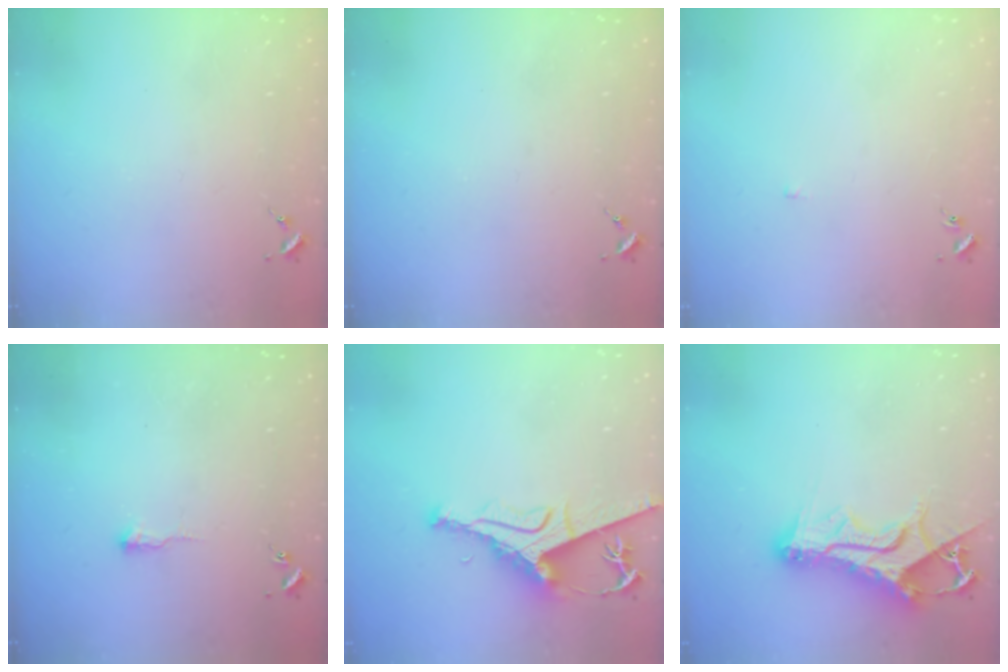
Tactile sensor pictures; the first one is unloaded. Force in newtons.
{"total": 0.0}
{"total": 2.0, "press": 1.9, "slide": 0.4}
{"total": 2.9, "press": 2.9, "slide": 0.6}
{"total": 10.1, "press": 10.0, "slide": 1.2}
{"total": 14.9, "press": 14.8, "slide": 1.5}